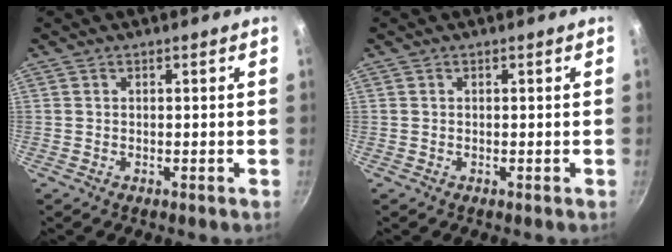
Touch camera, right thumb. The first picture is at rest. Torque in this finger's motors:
{"motor_torque": [0.00, 0.00, 0.12, 0.02, 0.03]}